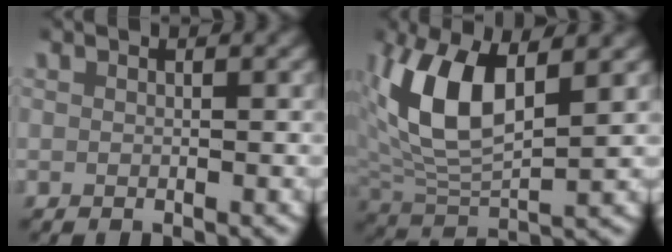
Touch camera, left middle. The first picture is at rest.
{"total": 7.2, "force": [2.0, 3.8, 5.8], "torque": [-0.139, 0.001, 0.041]}